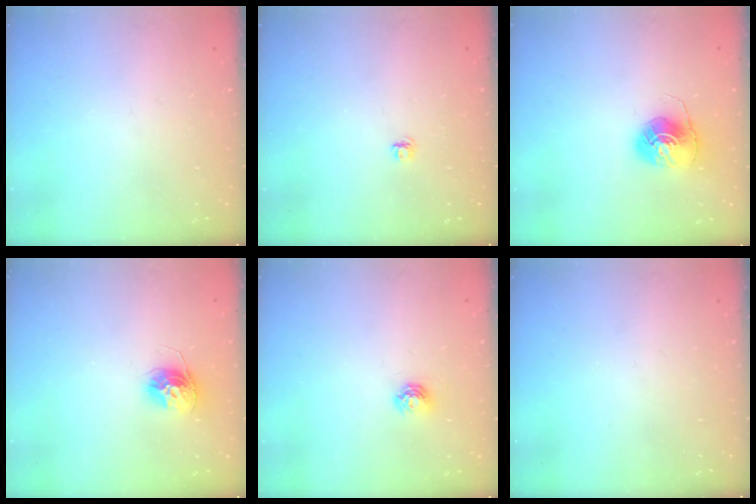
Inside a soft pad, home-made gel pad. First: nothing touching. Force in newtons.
{"total": 4.1, "press": 4.1, "slide": 0.5}
{"total": 7.7, "press": 7.7, "slide": 0.2}
{"total": 11.4, "press": 11.4, "slide": 1.0}
{"total": 5.1, "press": 5.1, "slide": 0.5}
{"total": 0.0}